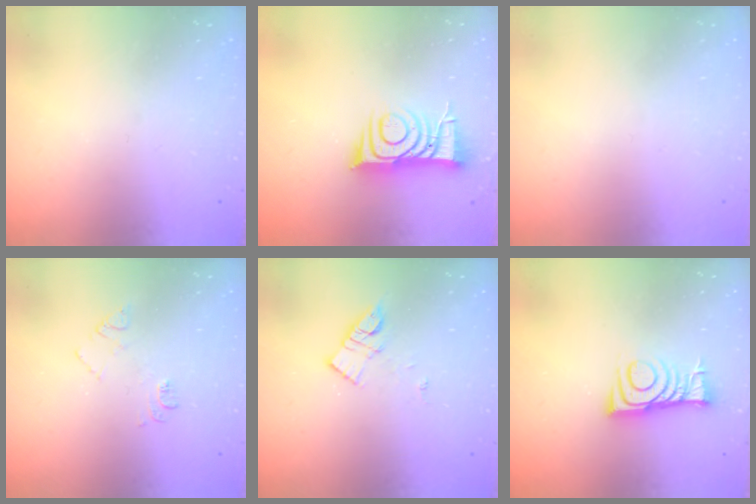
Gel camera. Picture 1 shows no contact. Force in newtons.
{"total": 9.2, "press": 9.2, "slide": 1.1}
{"total": 1.6, "press": 1.6, "slide": 0.1}
{"total": 5.5, "press": 5.4, "slide": 0.7}
{"total": 9.4, "press": 9.4, "slide": 0.4}
{"total": 8.7, "press": 8.7, "slide": 0.3}